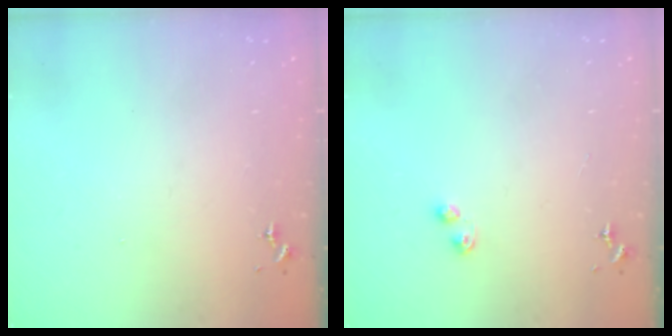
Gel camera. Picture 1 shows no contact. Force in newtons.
{"total": 3.0, "press": 2.9, "slide": 0.6}